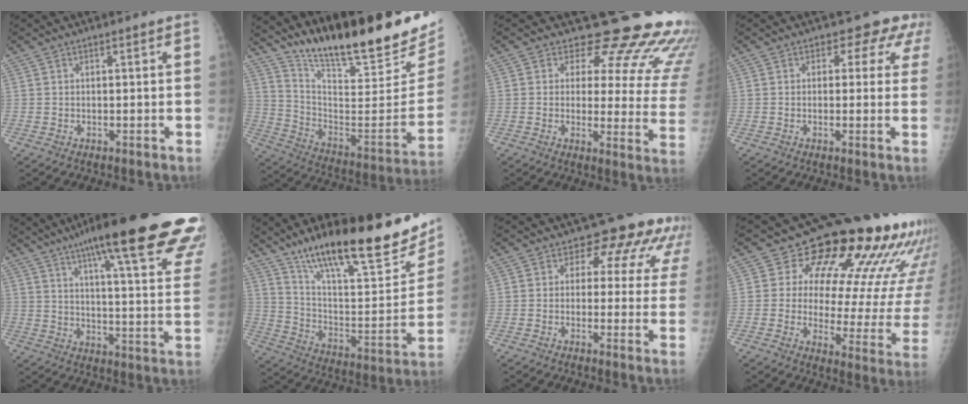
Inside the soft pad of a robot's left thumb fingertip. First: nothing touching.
{"total": 27.2, "force": [21.8, 5.4, 15.4], "torque": [-0.212, -0.122, 0.335]}
{"total": 20.0, "force": [15.1, 9.0, 9.6], "torque": [-0.075, -0.100, 0.150]}
{"total": 5.4, "force": [3.7, 3.8, 1.1], "torque": [0.027, -0.011, 0.019]}
{"total": 29.3, "force": [20.2, 4.4, 20.8], "torque": [-0.241, -0.065, 0.264]}
{"total": 28.2, "force": [18.9, 7.3, 19.6], "torque": [-0.267, -0.062, 0.307]}
{"total": 10.7, "force": [6.9, 6.5, 5.0], "torque": [-0.007, -0.020, 0.054]}
{"total": 21.8, "force": [14.1, 8.8, 14.1], "torque": [-0.135, -0.079, 0.169]}